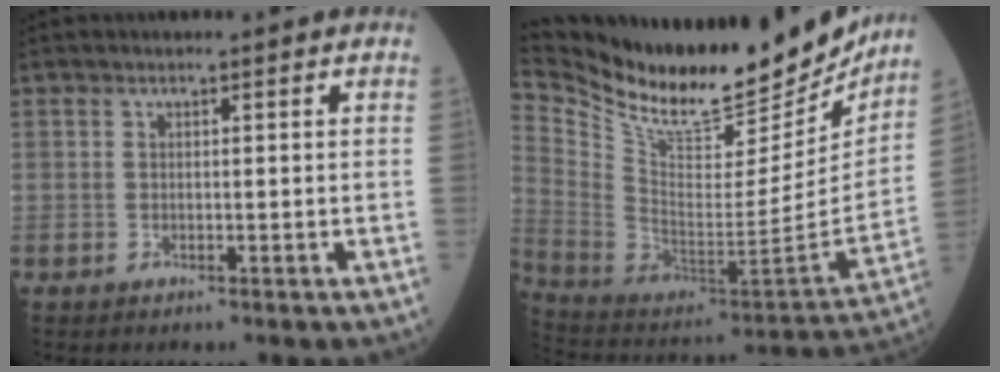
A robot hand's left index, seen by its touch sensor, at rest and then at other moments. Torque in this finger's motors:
{"motor_torque": [0.94, -1.20, 0.08, 0.03]}